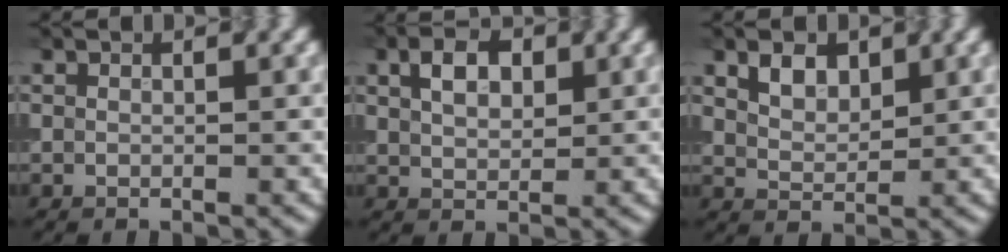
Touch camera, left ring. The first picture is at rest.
{"total": 3.2, "force": [1.2, 2.0, 2.2], "torque": [-0.042, 0.006, 0.020]}
{"total": 2.5, "force": [1.5, 1.5, 1.4], "torque": [-0.027, 0.001, 0.029]}